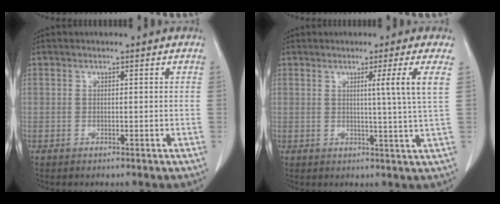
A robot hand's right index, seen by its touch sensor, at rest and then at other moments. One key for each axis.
{"total": 5.3, "fx": 1.7, "fy": -2.0, "fz": 4.6, "tx": -0.077, "ty": -0.013, "tz": 0.029}